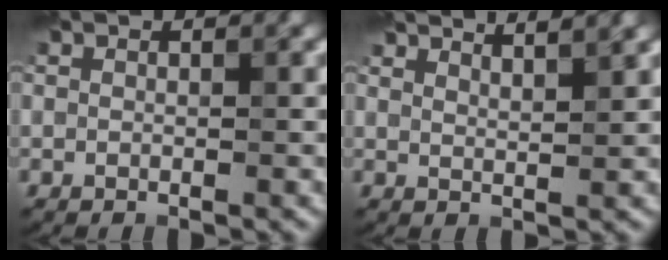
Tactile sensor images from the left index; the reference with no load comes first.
{"total": 4.2, "force": [3.7, 0.9, 1.8], "torque": [0.002, 0.019, 0.033]}